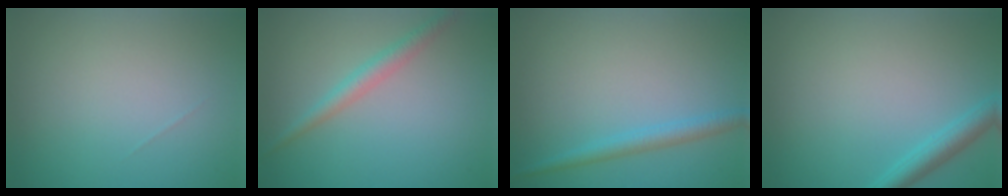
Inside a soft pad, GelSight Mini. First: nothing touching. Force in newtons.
{"total": 2.0, "press": 2.0, "slide": 0.1}
{"total": 2.1, "press": 2.1, "slide": 0.1}
{"total": 2.5, "press": 2.4, "slide": 0.1}